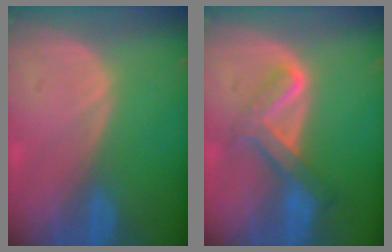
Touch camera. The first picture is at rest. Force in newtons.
{"total": 6.7, "press": 5.6, "slide": 3.6}